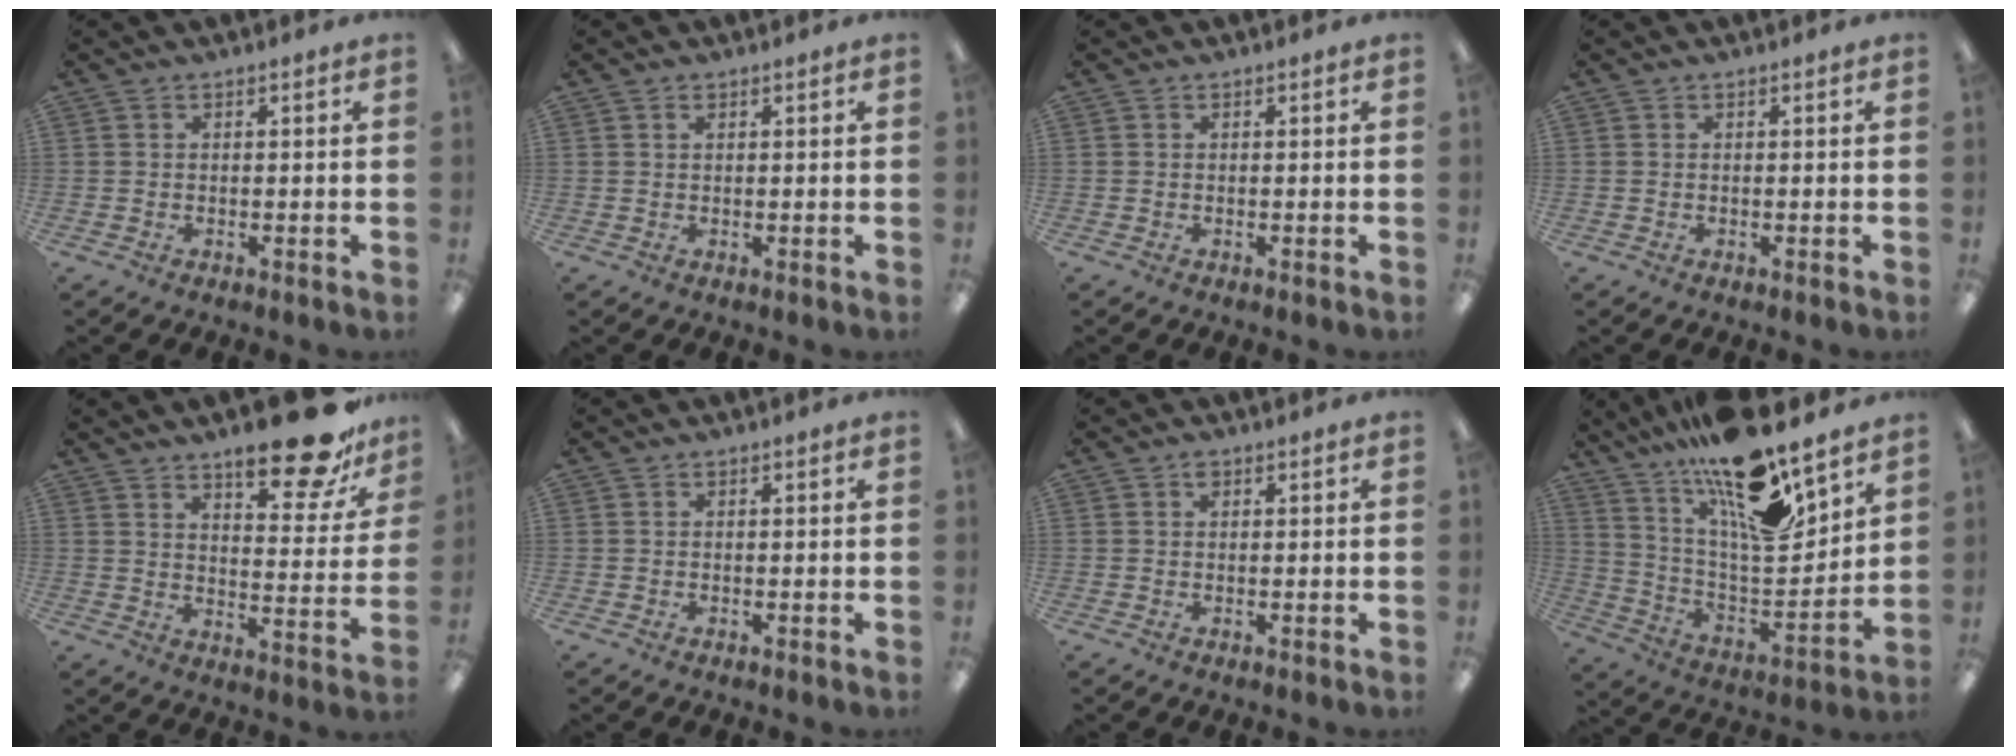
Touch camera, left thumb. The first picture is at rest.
{"total": 0.9, "force": [0.5, 0.5, 0.6], "torque": [-0.013, 0.003, 0.009]}
{"total": 0.0}
{"total": 0.0}
{"total": 16.8, "force": [12.5, 5.6, 9.8], "torque": [-0.130, -0.079, 0.204]}
{"total": 0.0}
{"total": 1.0, "force": [0.6, 0.6, 0.6], "torque": [-0.007, 0.000, 0.008]}
{"total": 19.8, "force": [15.0, 5.1, 12.0], "torque": [-0.209, -0.108, 0.255]}